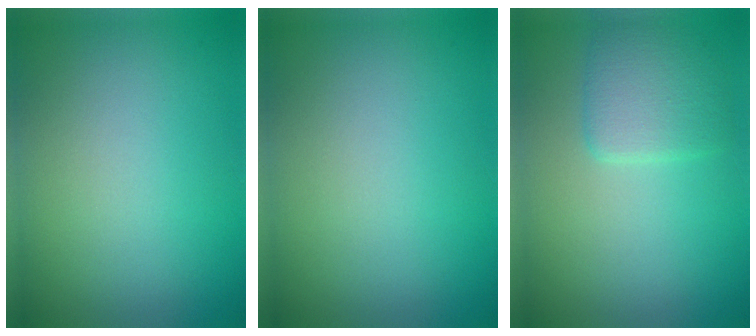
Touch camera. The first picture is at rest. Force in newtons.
{"total": 0.0}
{"total": 2.8, "press": 2.8, "slide": 0.1}